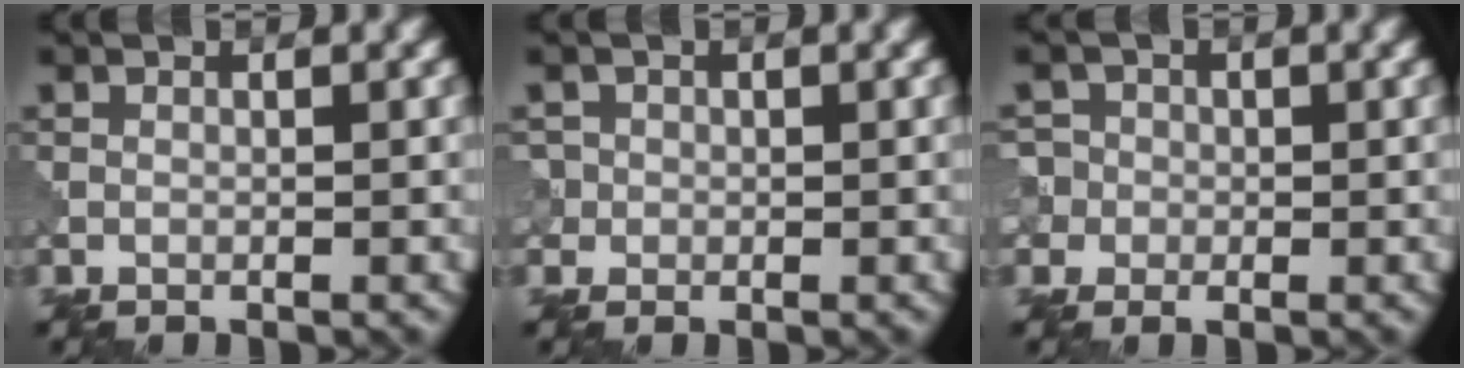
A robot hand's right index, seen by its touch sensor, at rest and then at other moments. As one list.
[{"total": 1.4, "force": [0.0, 1.4, 0.2], "torque": [0.002, 0.000, 0.002]}, {"total": 3.2, "force": [0.0, 3.0, 1.1], "torque": [0.000, 0.021, -0.029]}]